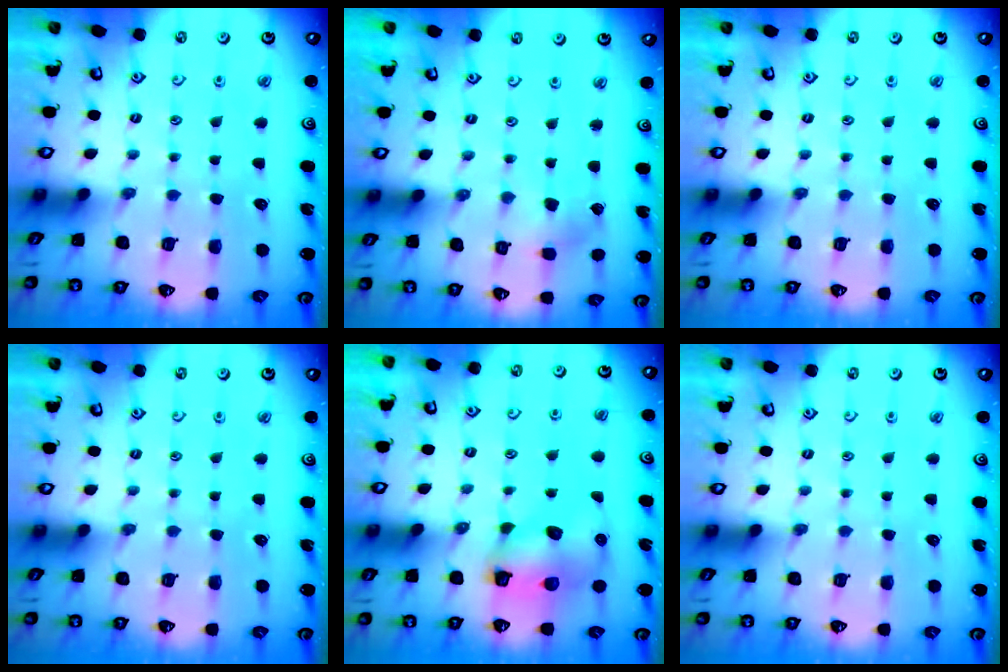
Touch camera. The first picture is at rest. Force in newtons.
{"total": 2.0, "press": 2.0, "slide": 0.1}
{"total": 0.0}
{"total": 0.0}
{"total": 8.5, "press": 8.4, "slide": 0.7}
{"total": 0.0}